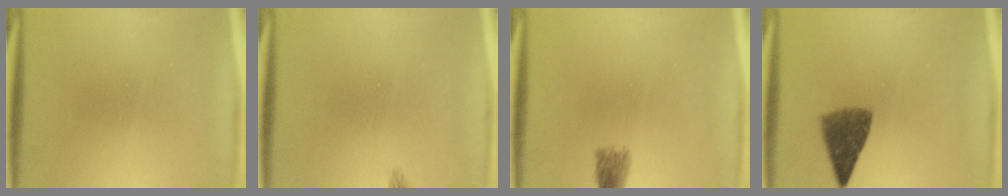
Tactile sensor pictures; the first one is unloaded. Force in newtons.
{"total": 0.9}
{"total": 2.0}
{"total": 6.5}